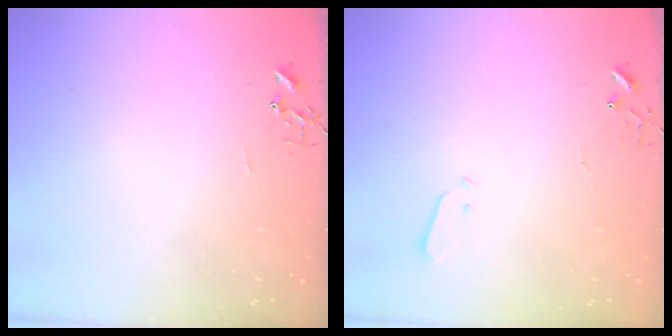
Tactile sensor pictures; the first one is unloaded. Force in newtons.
{"total": 3.4, "press": 3.3, "slide": 0.7}